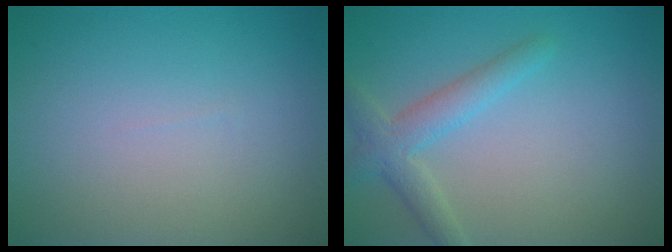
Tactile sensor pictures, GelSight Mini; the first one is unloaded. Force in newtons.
{"total": 3.1, "press": 3.1, "slide": 0.2}